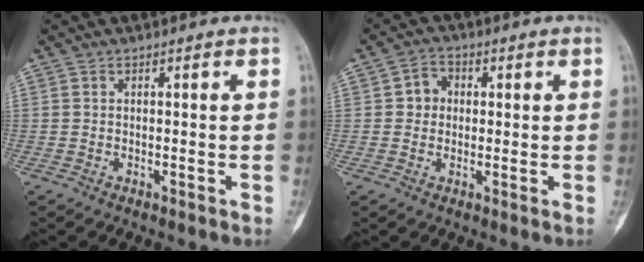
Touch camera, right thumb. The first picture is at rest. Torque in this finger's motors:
{"motor_torque": [-0.67, -0.19, 0.07, -0.46, 0.00]}